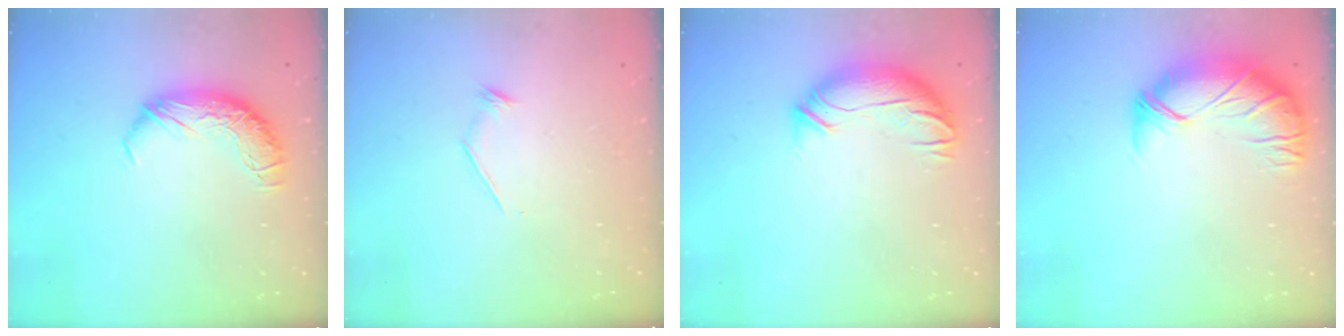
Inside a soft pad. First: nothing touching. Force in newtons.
{"total": 8.0, "press": 8.0, "slide": 0.5}
{"total": 3.4, "press": 2.3, "slide": 2.5}
{"total": 2.5, "press": 0.5, "slide": 2.5}